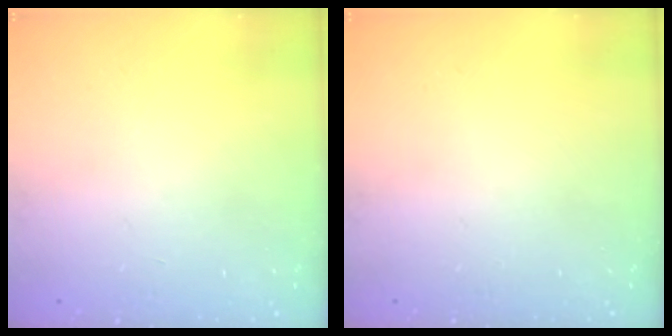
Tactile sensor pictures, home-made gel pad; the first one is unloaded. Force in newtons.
{"total": 0.0}